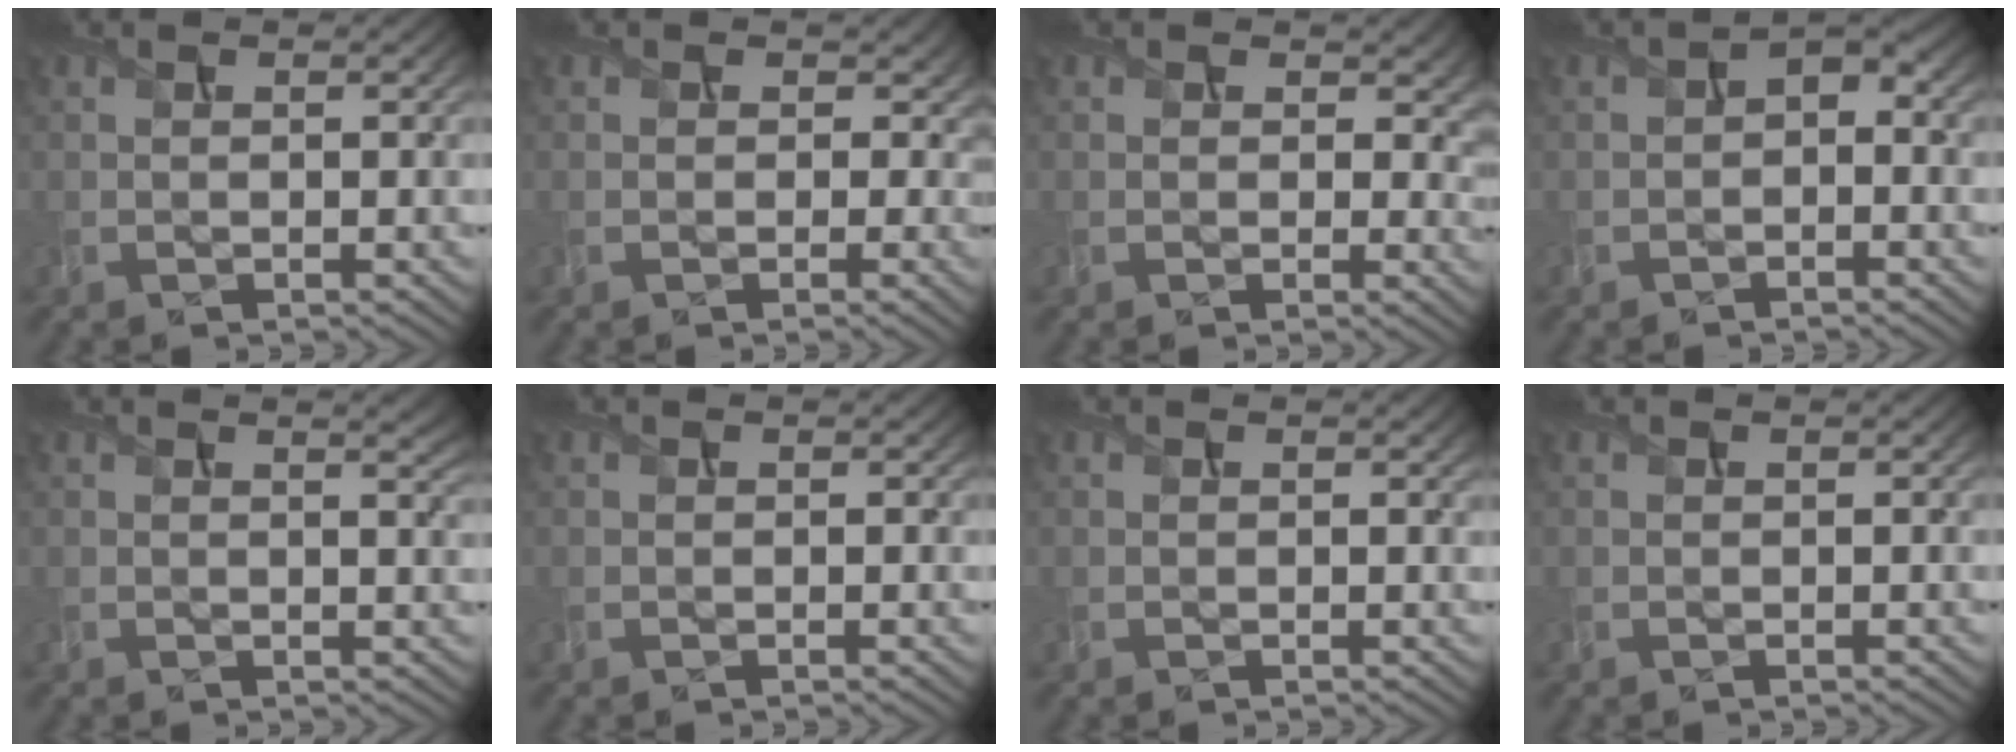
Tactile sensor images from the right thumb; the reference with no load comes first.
{"total": 4.0, "force": [-0.1, 3.5, 1.9], "torque": [-0.035, -0.018, 0.001]}
{"total": 5.3, "force": [1.3, 4.0, 3.3], "torque": [-0.053, -0.016, 0.020]}
{"total": 2.4, "force": [-0.6, 1.5, 1.7], "torque": [-0.033, 0.001, -0.014]}
{"total": 4.1, "force": [2.1, 1.5, 3.3], "torque": [-0.040, 0.005, 0.024]}
{"total": 0.0}
{"total": 0.6, "force": [0.3, 0.1, 0.6], "torque": [-0.011, -0.001, 0.006]}
{"total": 0.0}